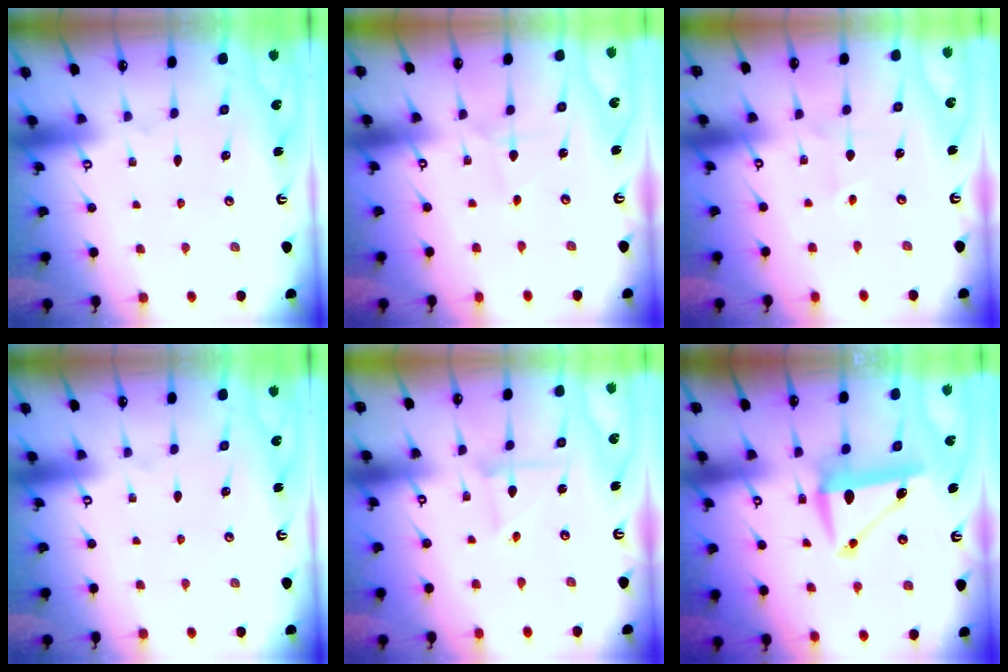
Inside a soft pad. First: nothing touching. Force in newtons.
{"total": 1.3, "press": 1.3, "slide": 0.1}
{"total": 1.5, "press": 1.5, "slide": 0.2}
{"total": 0.0}
{"total": 3.4, "press": 3.4, "slide": 0.4}
{"total": 9.6, "press": 9.5, "slide": 1.4}